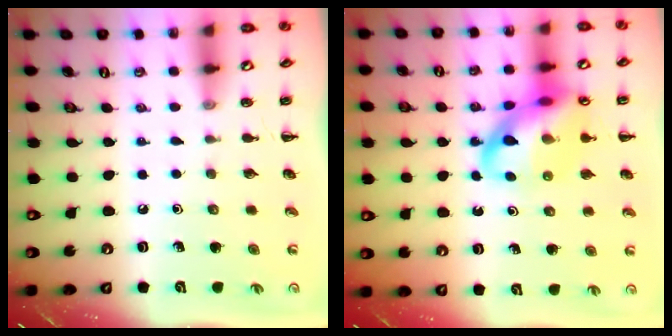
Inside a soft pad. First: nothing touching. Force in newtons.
{"total": 16.2, "press": 16.0, "slide": 2.4}